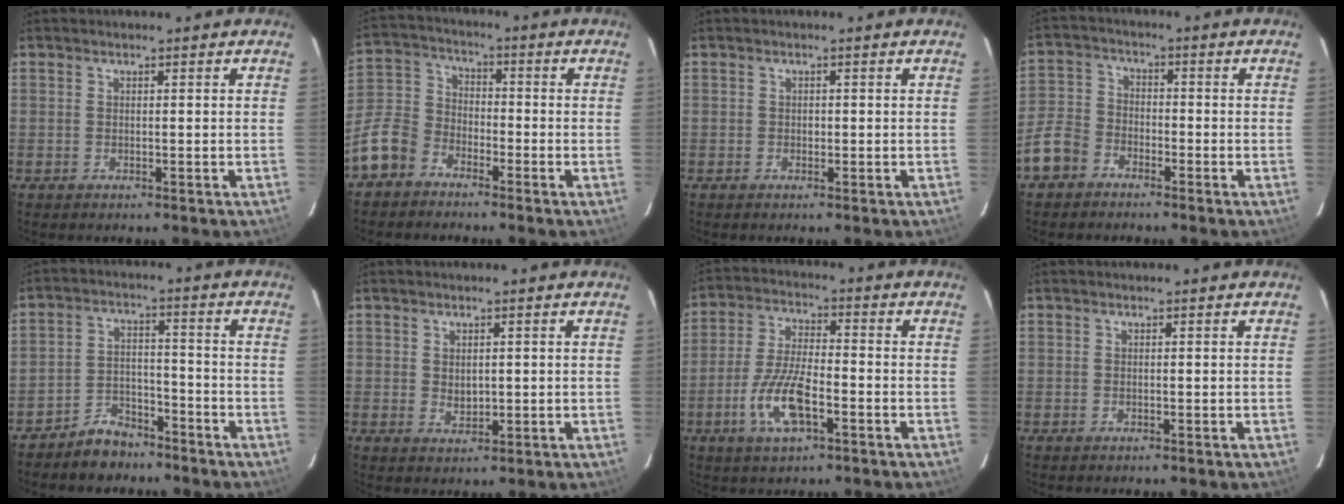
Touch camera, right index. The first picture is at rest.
{"total": 11.0, "force": [-7.1, 7.5, 3.9], "torque": [-0.103, 0.032, -0.147]}
{"total": 0.7, "force": [-0.1, 0.6, 0.2], "torque": [-0.001, 0.001, -0.002]}
{"total": 8.3, "force": [-5.0, 5.9, 2.9], "torque": [-0.076, 0.018, -0.101]}
{"total": 7.1, "force": [-5.9, 3.7, 1.5], "torque": [-0.048, 0.020, -0.093]}
{"total": 2.5, "force": [0.3, 1.8, 1.6], "torque": [-0.023, -0.002, 0.009]}
{"total": 10.4, "force": [-4.3, 3.4, 8.9], "torque": [-0.188, -0.003, -0.082]}
{"total": 0.0}